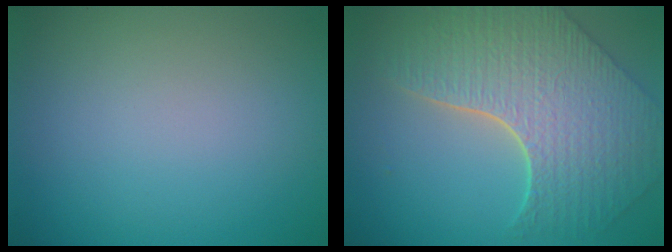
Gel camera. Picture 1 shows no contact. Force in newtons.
{"total": 8.5, "press": 6.1, "slide": 5.8}